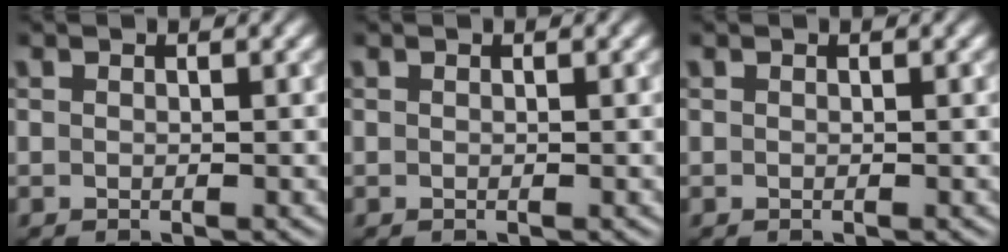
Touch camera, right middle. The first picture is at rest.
{"total": 0.0}
{"total": 0.0}